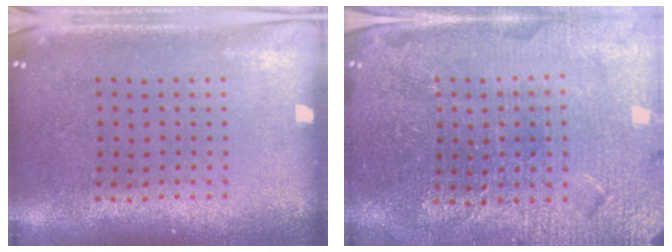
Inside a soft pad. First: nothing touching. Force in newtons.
{"total": 4.1, "press": 3.9, "slide": 1.2}